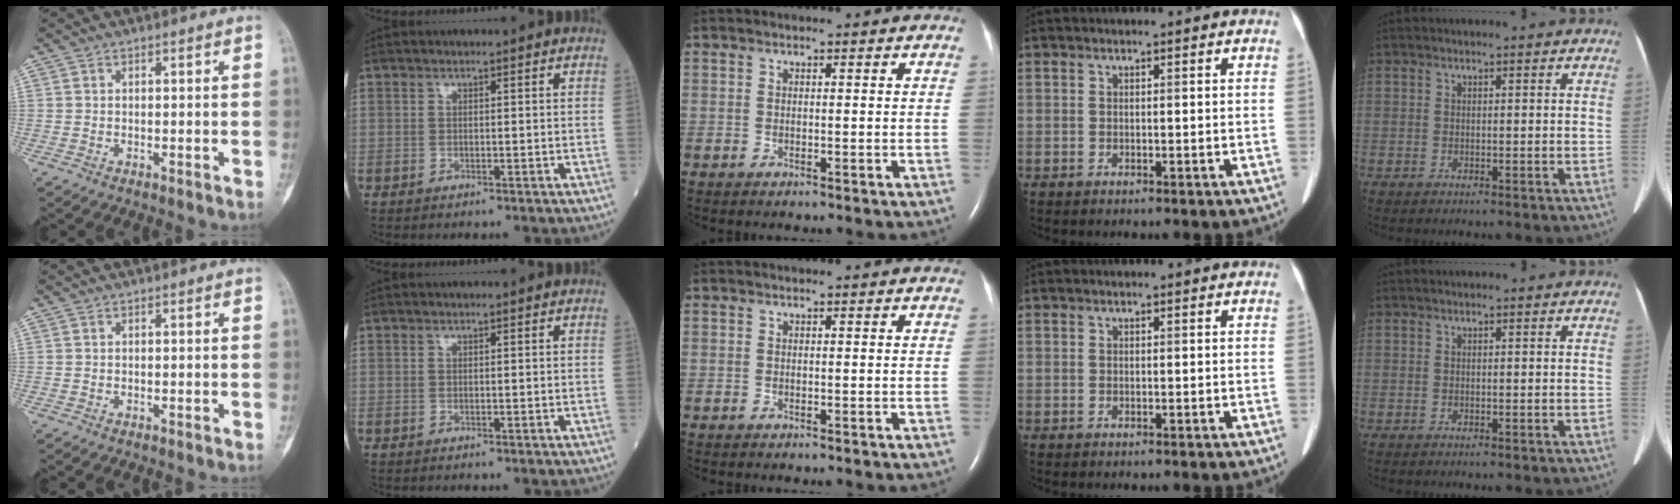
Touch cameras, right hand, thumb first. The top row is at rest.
{}